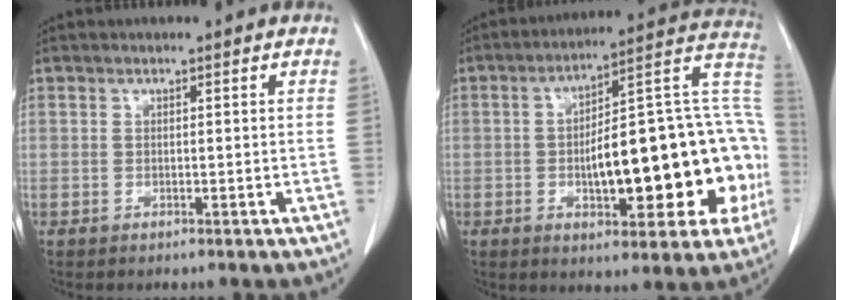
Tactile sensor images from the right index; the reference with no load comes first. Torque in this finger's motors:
{"motor_torque": [1.97, -0.17, 1.05, 0.17]}